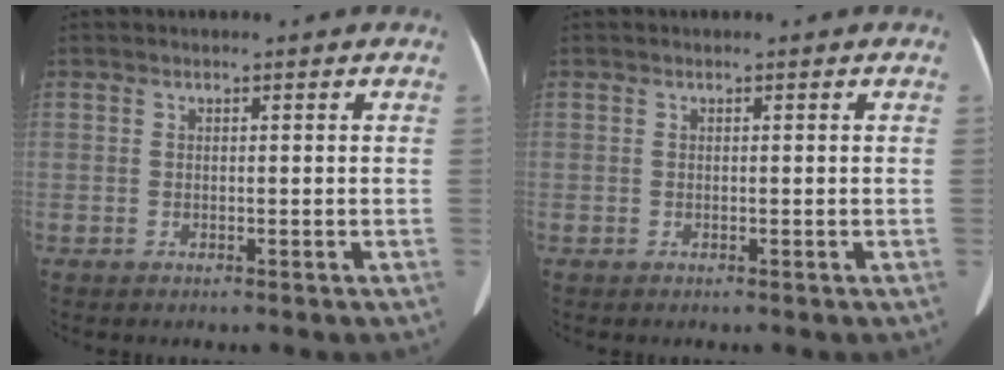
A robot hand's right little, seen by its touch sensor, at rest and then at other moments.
{"total": 0.0}